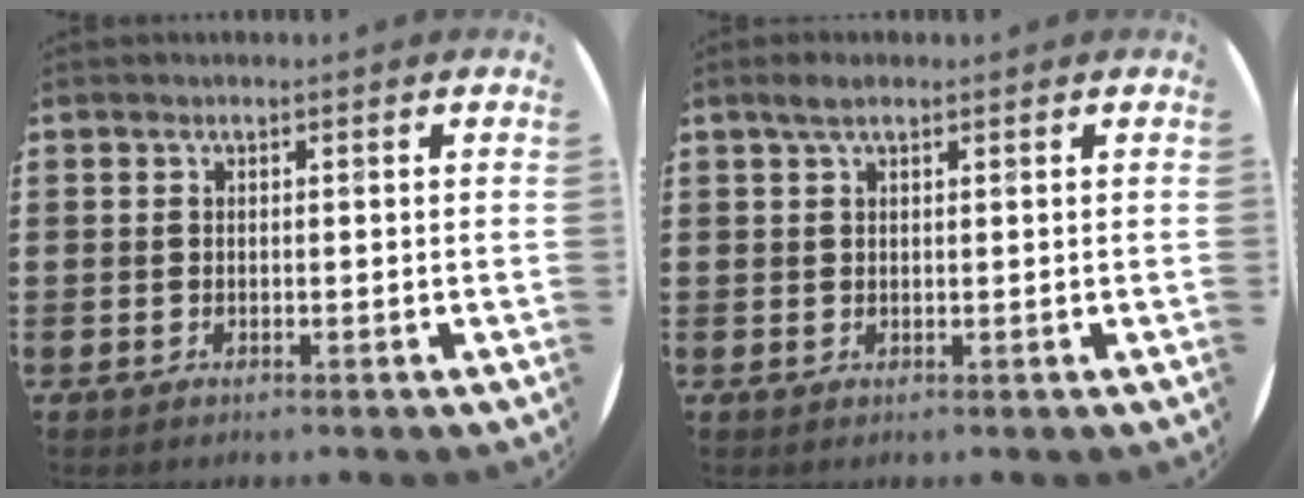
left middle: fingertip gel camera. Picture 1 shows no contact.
{"total": 1.9, "force": [1.3, 0.5, 1.2], "torque": [-0.026, 0.004, 0.022]}